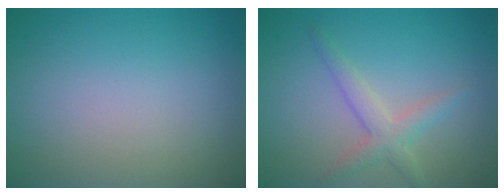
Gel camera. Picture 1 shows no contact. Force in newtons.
{"total": 2.5, "press": 2.5, "slide": 0.2}